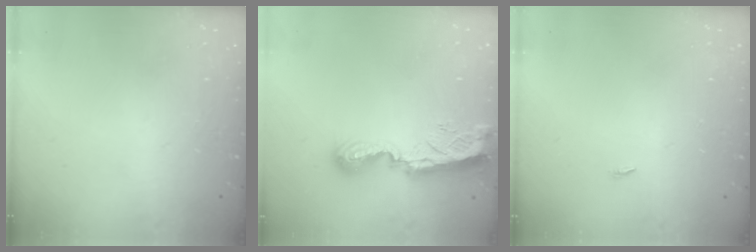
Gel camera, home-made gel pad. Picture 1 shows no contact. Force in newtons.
{"total": 9.9, "press": 9.9, "slide": 0.5}
{"total": 4.2, "press": 1.6, "slide": 3.9}